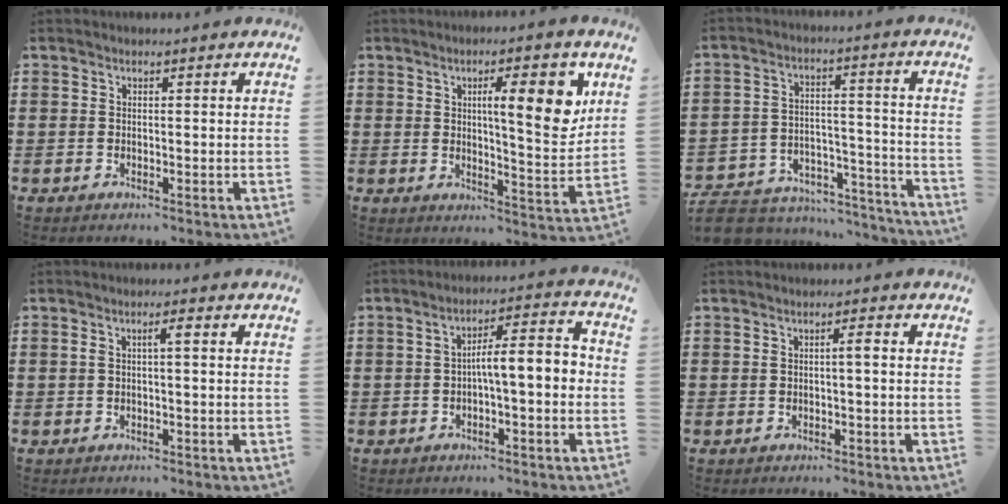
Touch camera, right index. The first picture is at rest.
{"total": 10.4, "force": [4.0, 2.2, 9.4], "torque": [-0.137, -0.014, 0.055]}
{"total": 6.7, "force": [-6.1, 2.4, 1.3], "torque": [-0.030, 0.015, -0.122]}
{"total": 2.0, "force": [0.0, 0.2, 2.0], "torque": [-0.039, 0.002, -0.002]}
{"total": 6.0, "force": [-0.9, 1.4, 5.8], "torque": [-0.099, 0.003, -0.024]}
{"total": 1.5, "force": [-0.1, 0.1, 1.5], "torque": [-0.028, 0.001, -0.004]}